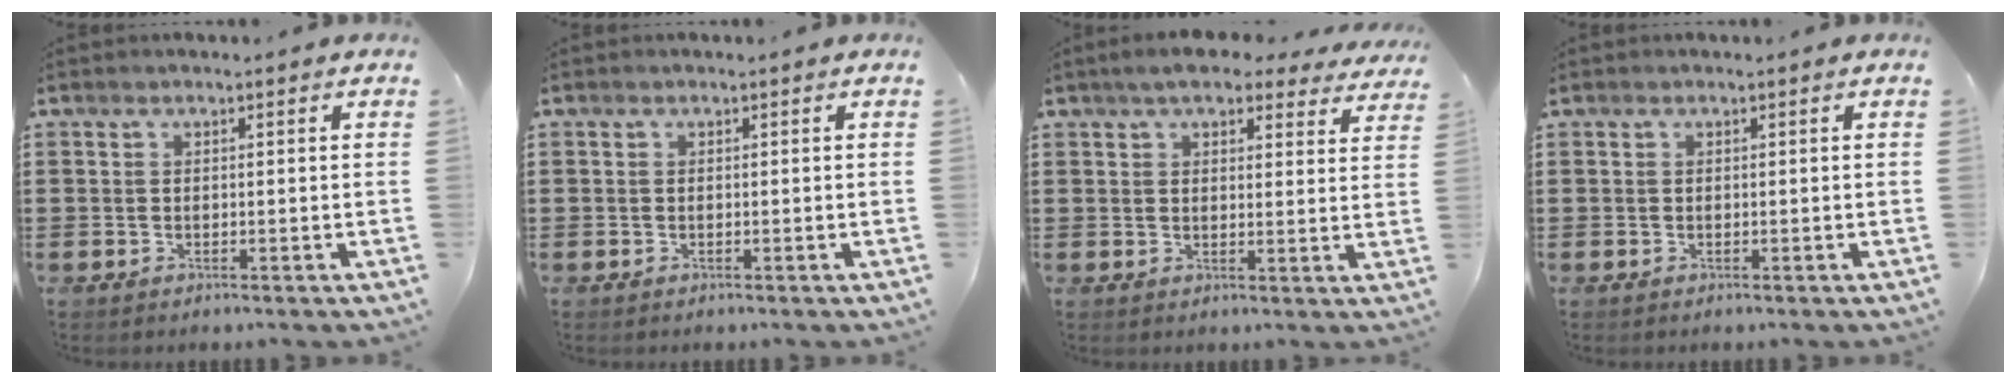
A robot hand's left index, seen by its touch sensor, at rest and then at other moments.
{"total": 0.0}
{"total": 5.7, "force": [4.8, 1.5, 2.7], "torque": [-0.058, -0.005, 0.087]}
{"total": 0.0}